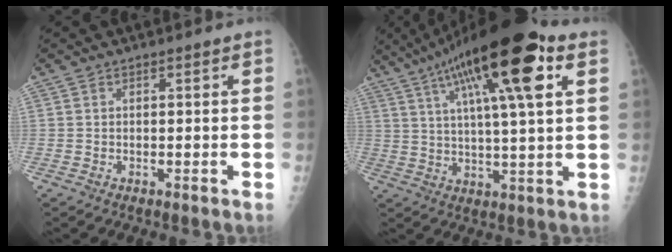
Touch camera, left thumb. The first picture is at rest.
{"total": 21.9, "force": [10.3, 4.5, 18.9], "torque": [-0.311, 0.007, 0.164]}